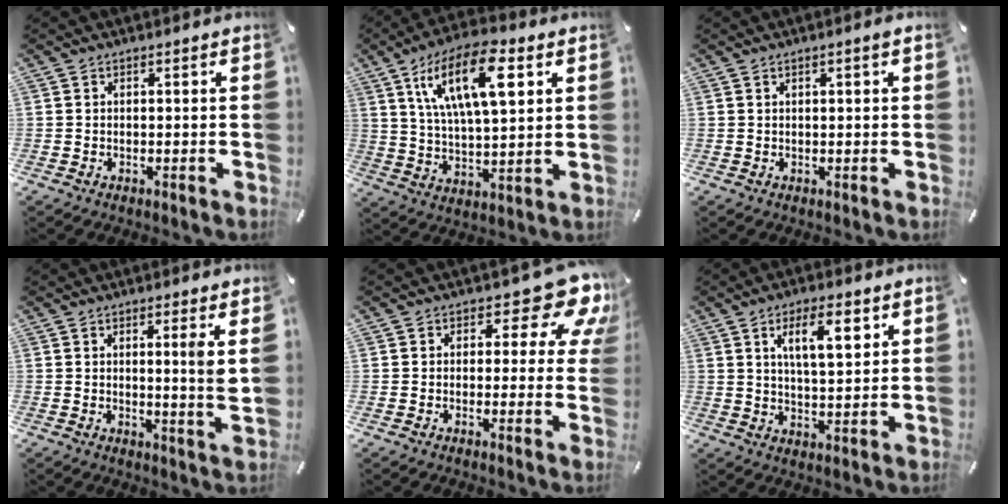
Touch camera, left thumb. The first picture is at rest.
{"total": 18.0, "force": [7.7, 7.6, 14.4], "torque": [-0.272, -0.011, 0.122]}
{"total": 1.3, "force": [0.5, 0.2, 1.2], "torque": [-0.023, 0.001, 0.007]}
{"total": 4.5, "force": [1.6, -0.1, 4.2], "torque": [-0.067, -0.015, 0.019]}
{"total": 12.3, "force": [6.1, 5.8, 9.0], "torque": [-0.108, -0.044, 0.103]}
{"total": 9.7, "force": [4.7, 3.5, 7.7], "torque": [-0.121, -0.009, 0.074]}